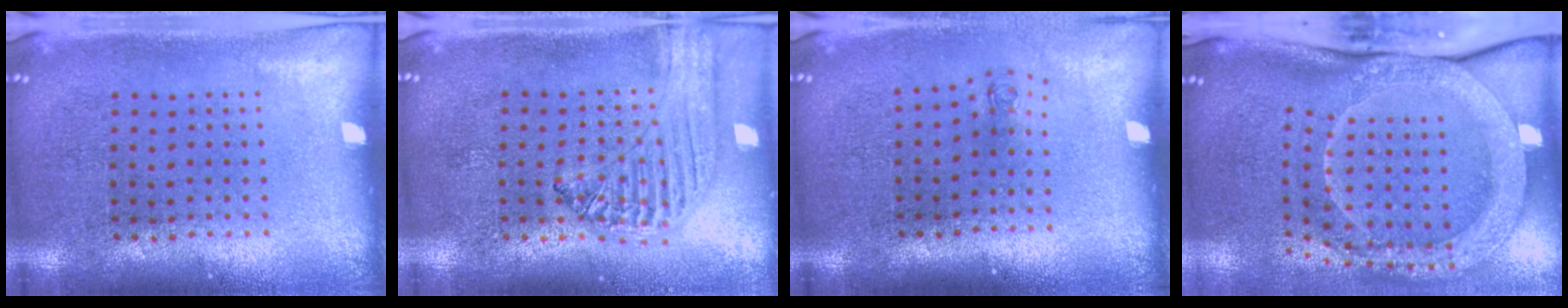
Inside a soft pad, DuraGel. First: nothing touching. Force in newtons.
{"total": 1.3, "press": 1.3, "slide": 0.1}
{"total": 0.7, "press": 0.3, "slide": 0.6}
{"total": 2.7, "press": 2.3, "slide": 1.5}